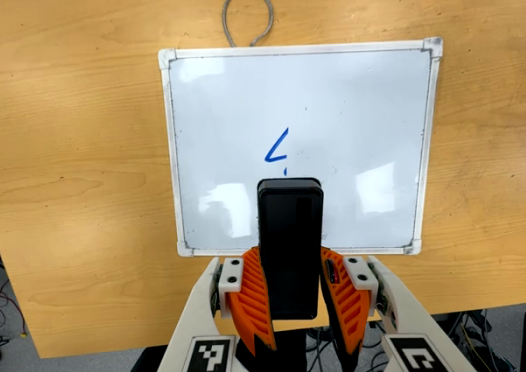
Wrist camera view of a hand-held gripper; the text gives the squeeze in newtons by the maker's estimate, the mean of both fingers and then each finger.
{"total": 8.0, "left": 6.2, "right": 9.8}